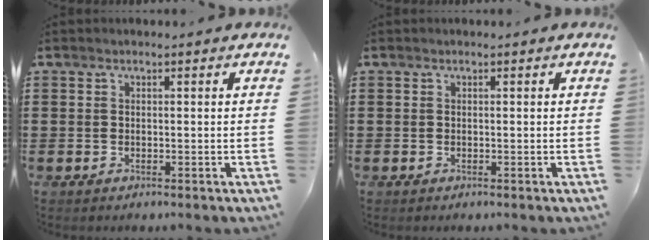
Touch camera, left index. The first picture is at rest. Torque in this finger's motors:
{"motor_torque": [0.00, 0.00, 0.00, 0.00]}